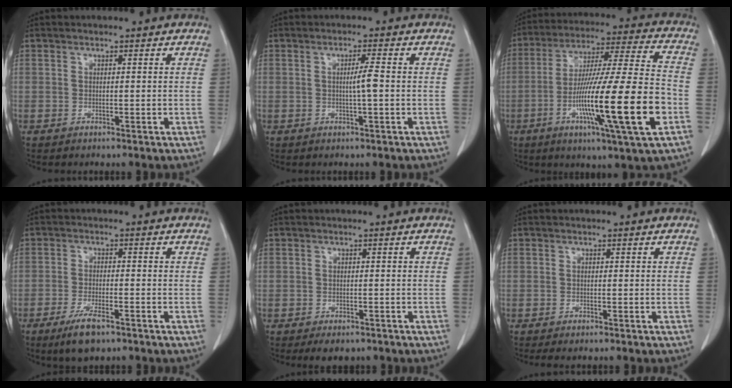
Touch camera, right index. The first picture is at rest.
{"total": 1.5, "force": [0.2, -0.6, 1.4], "torque": [-0.022, 0.001, 0.004]}
{"total": 21.0, "force": [-6.4, 0.0, 20.0], "torque": [-0.341, -0.019, -0.109]}
{"total": 5.7, "force": [-3.7, 1.3, 4.1], "torque": [-0.082, -0.010, -0.062]}
{"total": 3.6, "force": [-2.7, 1.9, 1.3], "torque": [-0.011, 0.000, -0.033]}
{"total": 1.5, "force": [-1.3, 0.4, 0.7], "torque": [-0.011, -0.003, -0.016]}